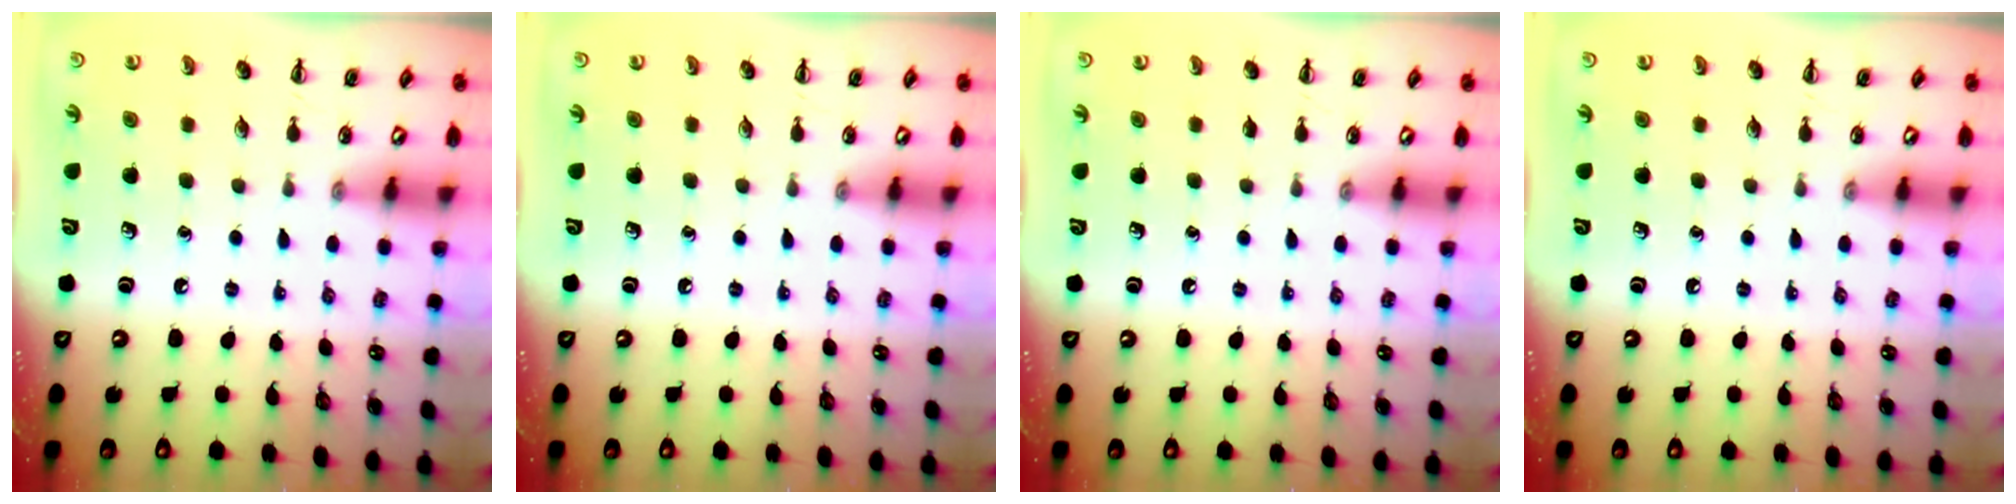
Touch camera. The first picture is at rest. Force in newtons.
{"total": 0.0}
{"total": 0.0}
{"total": 0.0}